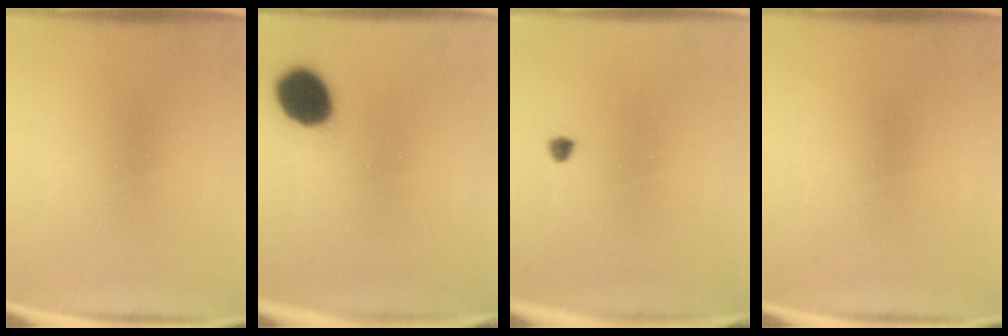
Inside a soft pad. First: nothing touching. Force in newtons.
{"total": 11.4}
{"total": 1.0}
{"total": 0.0}